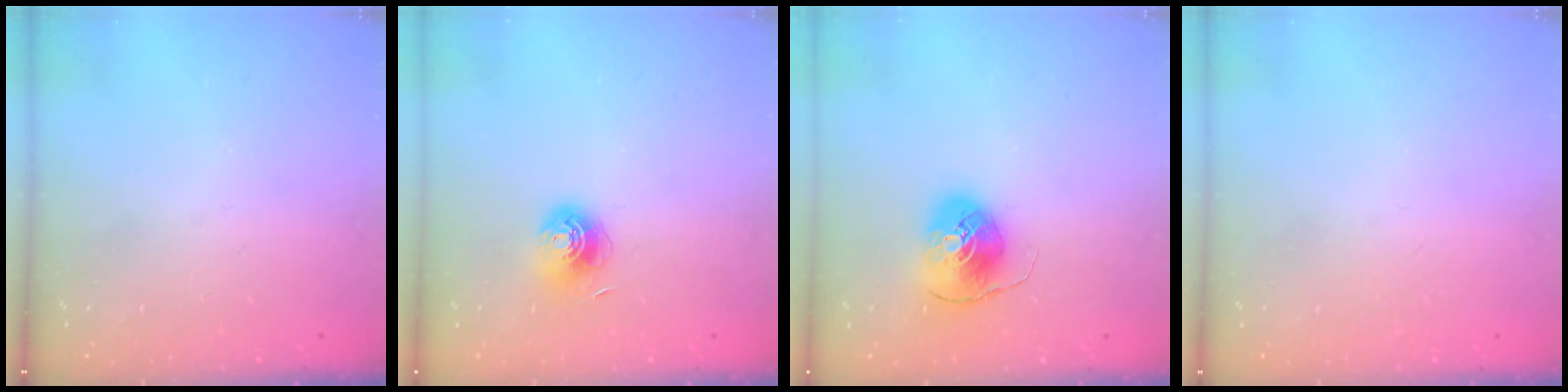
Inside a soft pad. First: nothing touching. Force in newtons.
{"total": 7.0, "press": 7.0, "slide": 0.5}
{"total": 8.1, "press": 8.0, "slide": 1.2}
{"total": 0.8, "press": 0.8, "slide": 0.0}